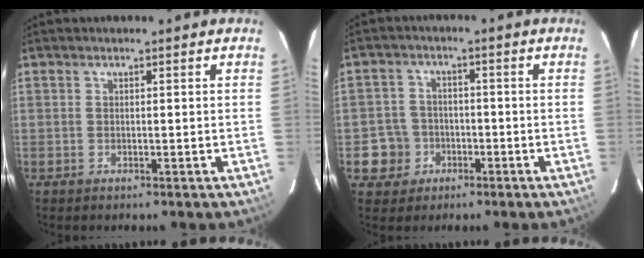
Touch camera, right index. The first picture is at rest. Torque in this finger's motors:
{"motor_torque": [-0.19, -0.08, -0.69, -0.21]}